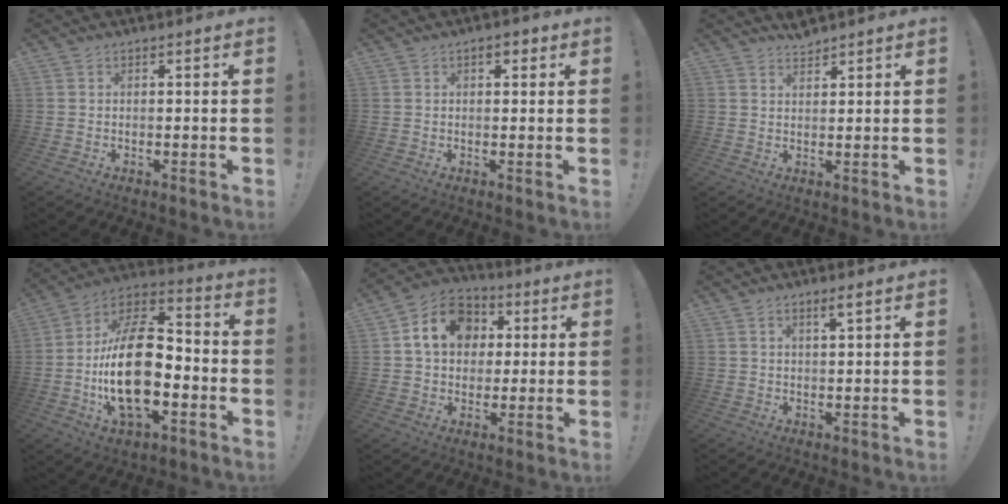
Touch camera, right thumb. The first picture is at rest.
{"total": 2.8, "force": [1.1, 1.6, 2.0], "torque": [-0.018, -0.001, 0.015]}
{"total": 2.8, "force": [2.7, 0.8, 0.5], "torque": [0.009, -0.022, 0.046]}
{"total": 23.7, "force": [-4.2, 12.9, 19.5], "torque": [-0.369, 0.018, -0.069]}
{"total": 14.4, "force": [3.8, 11.6, 7.6], "torque": [-0.106, 0.001, 0.078]}
{"total": 2.8, "force": [1.6, 0.3, 2.3], "torque": [-0.037, -0.004, 0.024]}